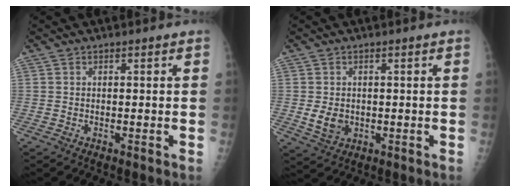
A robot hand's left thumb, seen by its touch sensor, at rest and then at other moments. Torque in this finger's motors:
{"motor_torque": [0.68, 0.57, 0.58, 0.13, 0.06]}